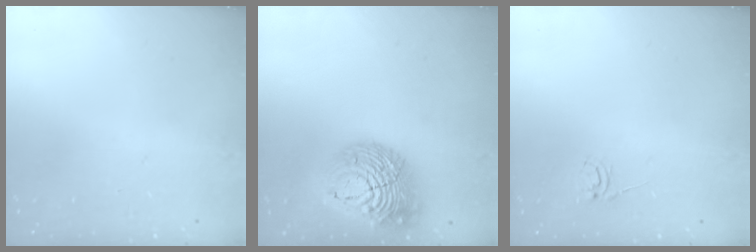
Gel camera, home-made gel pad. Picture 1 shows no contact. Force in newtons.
{"total": 17.1, "press": 17.0, "slide": 1.6}
{"total": 2.5, "press": 2.5, "slide": 0.2}